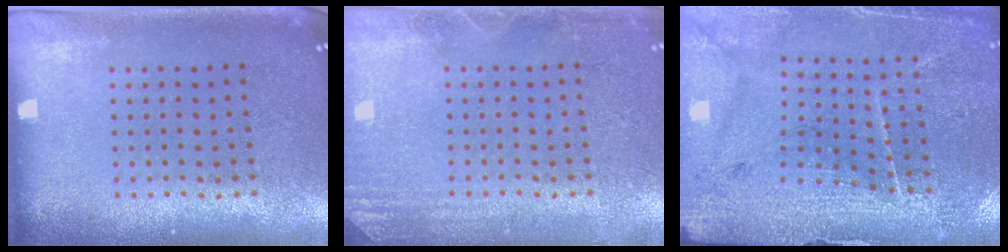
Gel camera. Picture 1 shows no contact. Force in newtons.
{"total": 2.6, "press": 2.5, "slide": 0.4}
{"total": 3.1, "press": 3.1, "slide": 0.1}